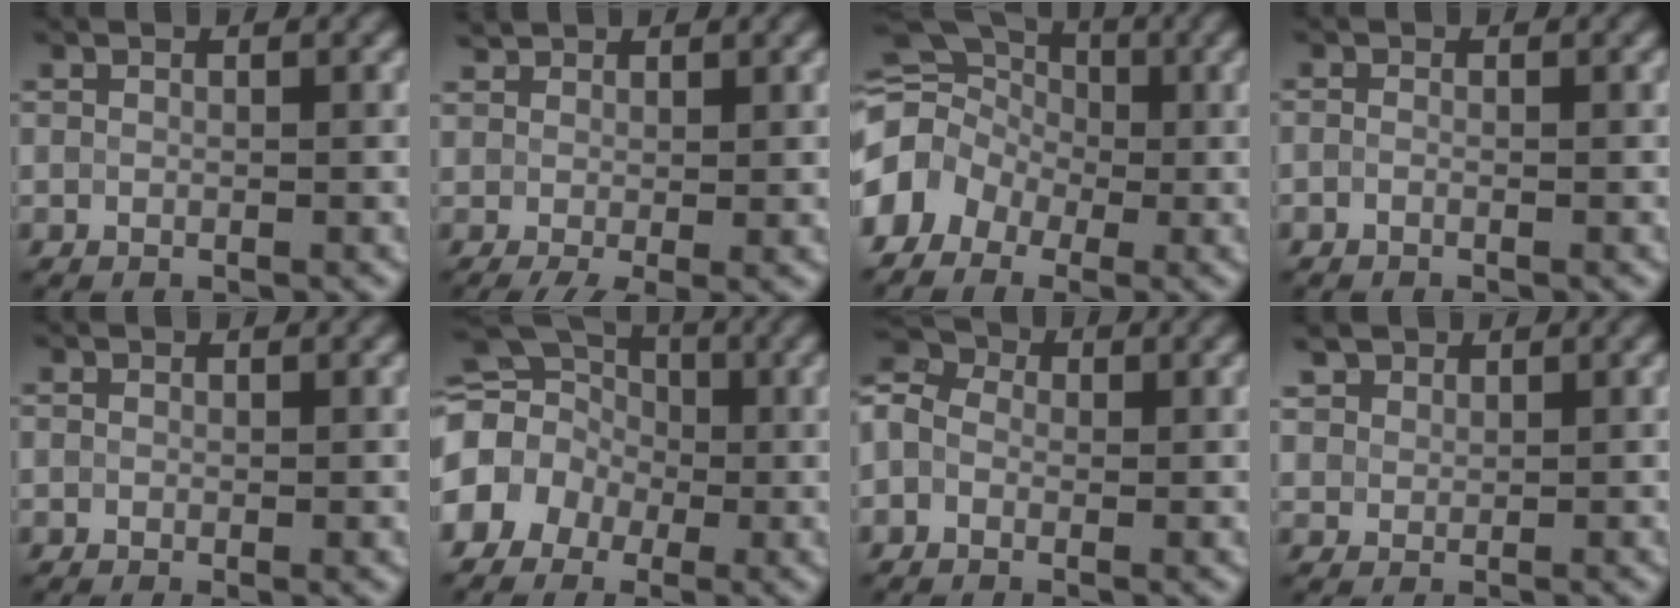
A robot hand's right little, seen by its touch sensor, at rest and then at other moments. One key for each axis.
{"total": 3.2, "fx": 0.1, "fy": 2.0, "fz": 2.4, "tx": -0.059, "ty": 0.000, "tz": 0.001}
{"total": 7.7, "fx": -1.7, "fy": 5.8, "fz": 4.7, "tx": -0.081, "ty": 0.011, "tz": -0.045}
{"total": 0.5, "fx": -0.4, "fy": -0.3, "fz": 0.2, "tx": -0.011, "ty": -0.001, "tz": -0.009}
{"total": 0.5, "fx": -0.1, "fy": 0.2, "fz": 0.5, "tx": -0.008, "ty": -0.002, "tz": -0.002}
{"total": 10.1, "fx": -0.7, "fy": 8.4, "fz": 5.5, "tx": -0.100, "ty": 0.022, "tz": -0.055}
{"total": 3.9, "fx": -0.2, "fy": 3.2, "fz": 2.2, "tx": -0.052, "ty": 0.026, "tz": -0.026}
{"total": 3.2, "fx": 2.3, "fy": 1.9, "fz": 1.0, "tx": -0.042, "ty": 0.006, "tz": 0.051}